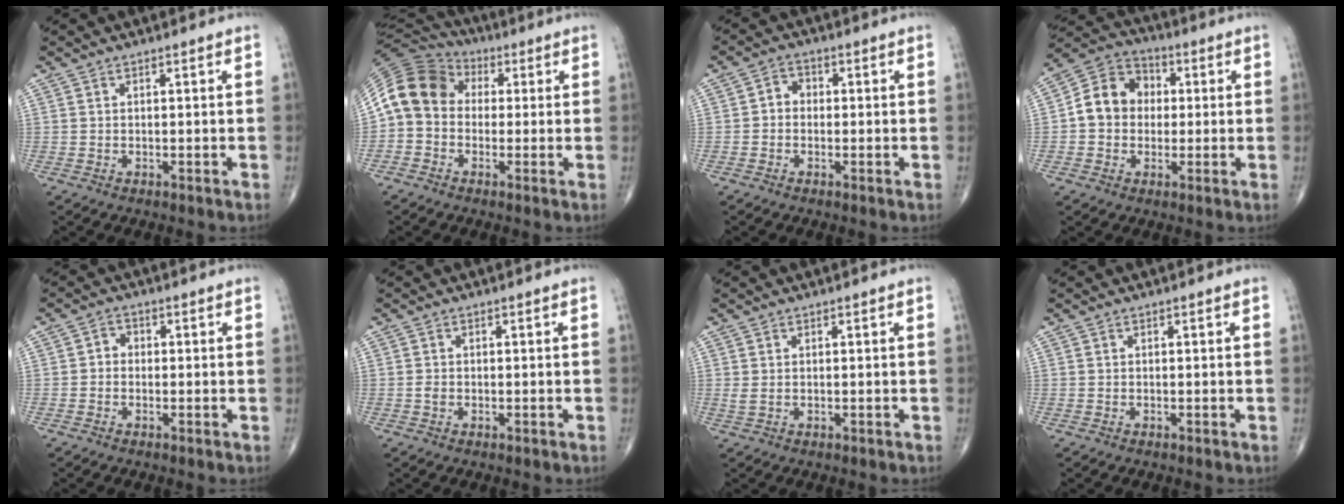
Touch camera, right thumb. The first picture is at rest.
{"total": 11.9, "force": [0.6, 9.8, 6.7], "torque": [-0.117, 0.038, -0.006]}
{"total": 3.0, "force": [-0.4, 2.6, 1.5], "torque": [-0.004, 0.015, -0.017]}
{"total": 10.6, "force": [0.4, 9.1, 5.5], "torque": [-0.071, 0.030, -0.006]}
{"total": 2.2, "force": [-0.3, 2.0, 1.0], "torque": [0.003, 0.010, -0.014]}
{"total": 0.9, "force": [-0.2, 0.7, 0.6], "torque": [-0.017, -0.001, -0.005]}
{"total": 1.2, "force": [0.2, 0.5, 1.1], "torque": [-0.033, 0.005, 0.010]}
{"total": 0.0}